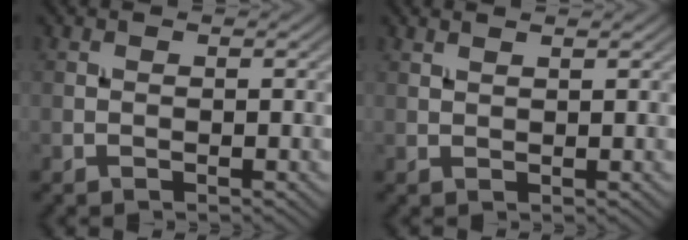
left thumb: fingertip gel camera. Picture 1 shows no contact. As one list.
[{"total": 1.0, "force": [0.9, 0.1, 0.4], "torque": [-0.010, 0.000, 0.018]}]